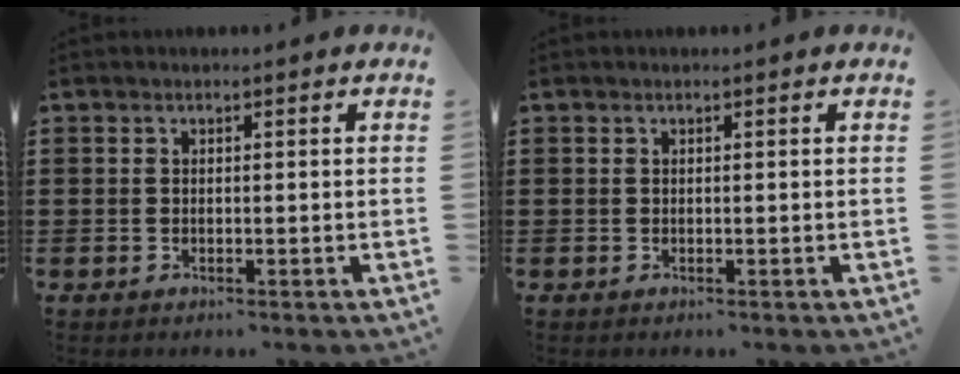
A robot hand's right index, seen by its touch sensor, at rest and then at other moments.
{"total": 0.0}